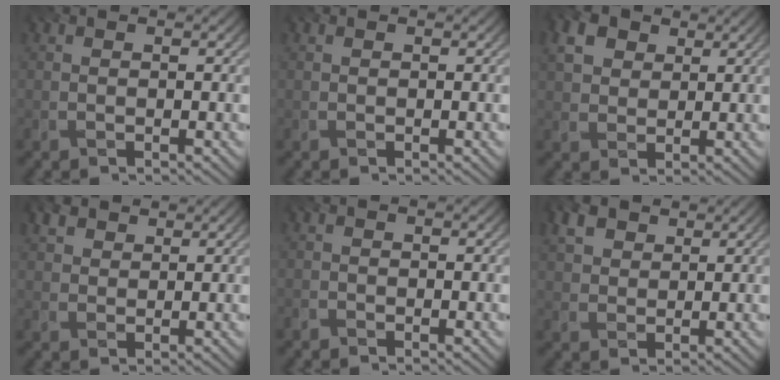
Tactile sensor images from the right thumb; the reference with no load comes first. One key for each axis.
{"total": 0.0}
{"total": 4.0, "fx": 1.6, "fy": 3.1, "fz": 2.0, "tx": -0.055, "ty": 0.001, "tz": 0.030}
{"total": 2.6, "fx": 1.8, "fy": 1.5, "fz": 1.0, "tx": -0.027, "ty": 0.003, "tz": 0.035}
{"total": 1.5, "fx": -1.4, "fy": 0.5, "fz": 0.0, "tx": -0.004, "ty": -0.003, "tz": -0.033}
{"total": 3.6, "fx": 2.1, "fy": 2.3, "fz": 1.8, "tx": -0.050, "ty": 0.003, "tz": 0.044}